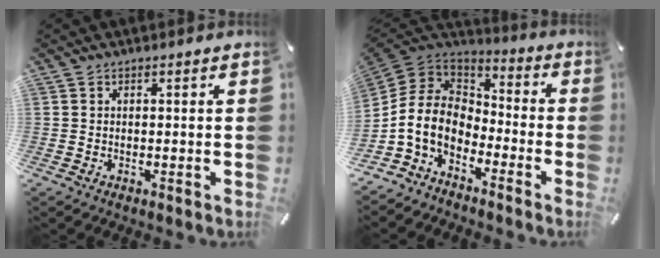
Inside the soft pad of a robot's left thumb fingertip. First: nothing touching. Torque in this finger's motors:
{"motor_torque": [0.83, 3.00, 1.39, 1.39, 0.22]}